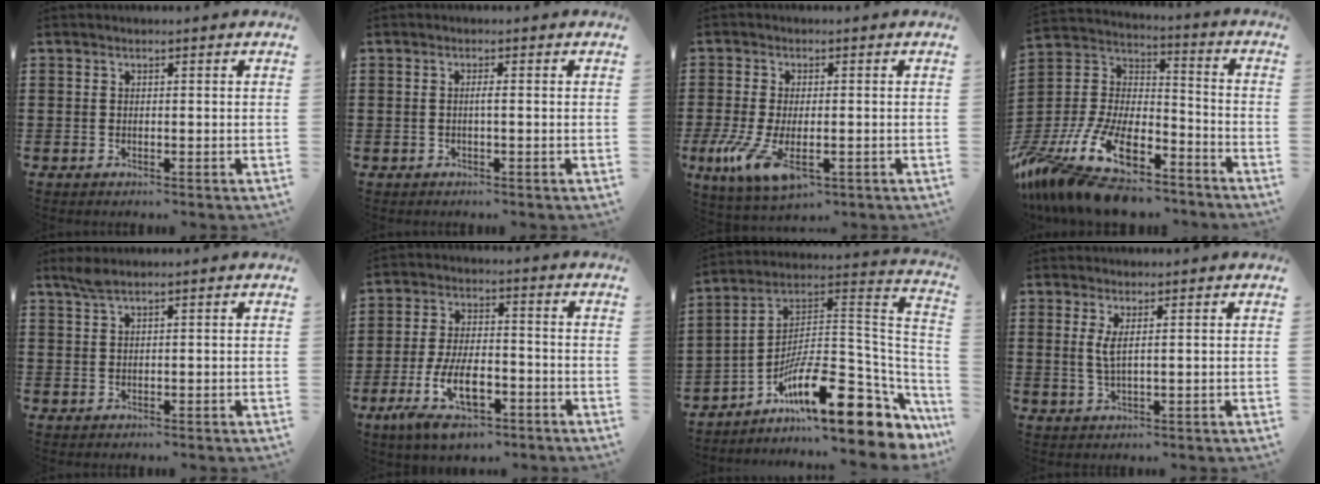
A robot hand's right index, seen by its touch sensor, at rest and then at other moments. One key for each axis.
{"total": 0.9, "fx": -0.2, "fy": -0.1, "fz": 0.9, "tx": -0.017, "ty": -0.005, "tz": -0.003}
{"total": 7.6, "fx": -2.7, "fy": 2.7, "fz": 6.5, "tx": -0.151, "ty": -0.023, "tz": -0.050}
{"total": 15.5, "fx": -11.8, "fy": 5.2, "fz": 8.6, "tx": -0.201, "ty": 0.018, "tz": -0.220}
{"total": 1.5, "fx": 1.1, "fy": 0.2, "fz": 1.0, "tx": -0.023, "ty": -0.001, "tz": 0.021}
{"total": 10.8, "fx": -5.3, "fy": 4.6, "fz": 8.2, "tx": -0.174, "ty": 0.003, "tz": -0.097}
{"total": 16.7, "fx": -10.0, "fy": 4.4, "fz": 12.6, "tx": -0.210, "ty": 0.012, "tz": -0.172}
{"total": 2.5, "fx": 0.8, "fy": 0.3, "fz": 2.3, "tx": -0.049, "ty": 0.000, "tz": 0.013}